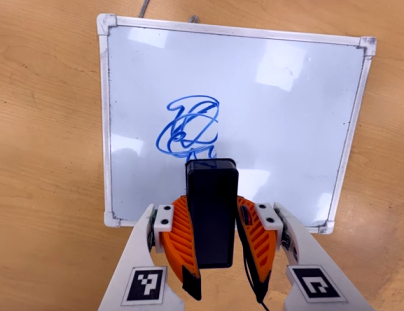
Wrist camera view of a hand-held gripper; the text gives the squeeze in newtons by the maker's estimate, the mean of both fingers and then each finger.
{"total": 6.3, "left": 5.4, "right": 7.2}